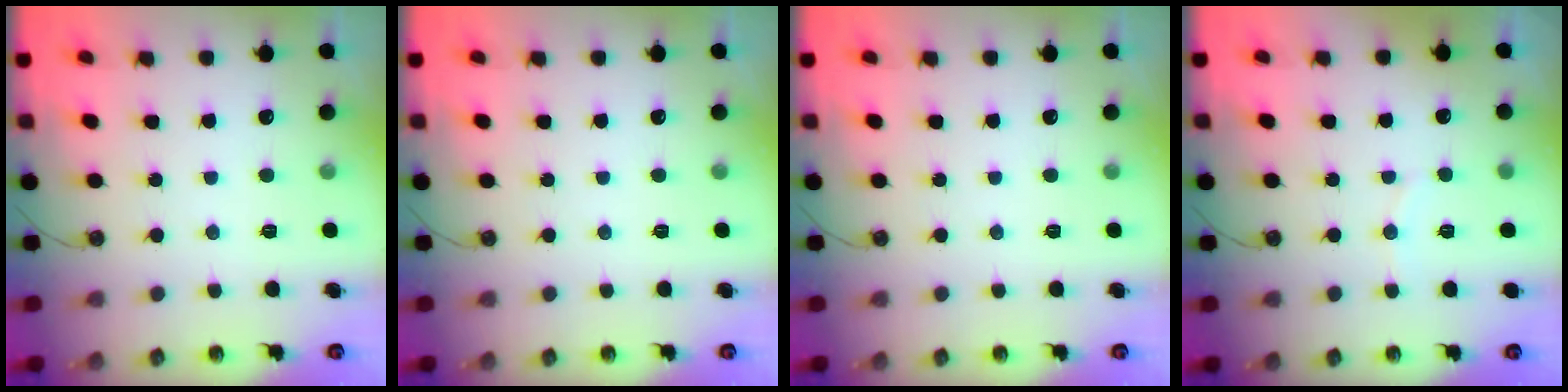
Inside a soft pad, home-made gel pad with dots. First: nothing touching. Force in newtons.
{"total": 0.0}
{"total": 0.0}
{"total": 3.7, "press": 3.6, "slide": 0.9}